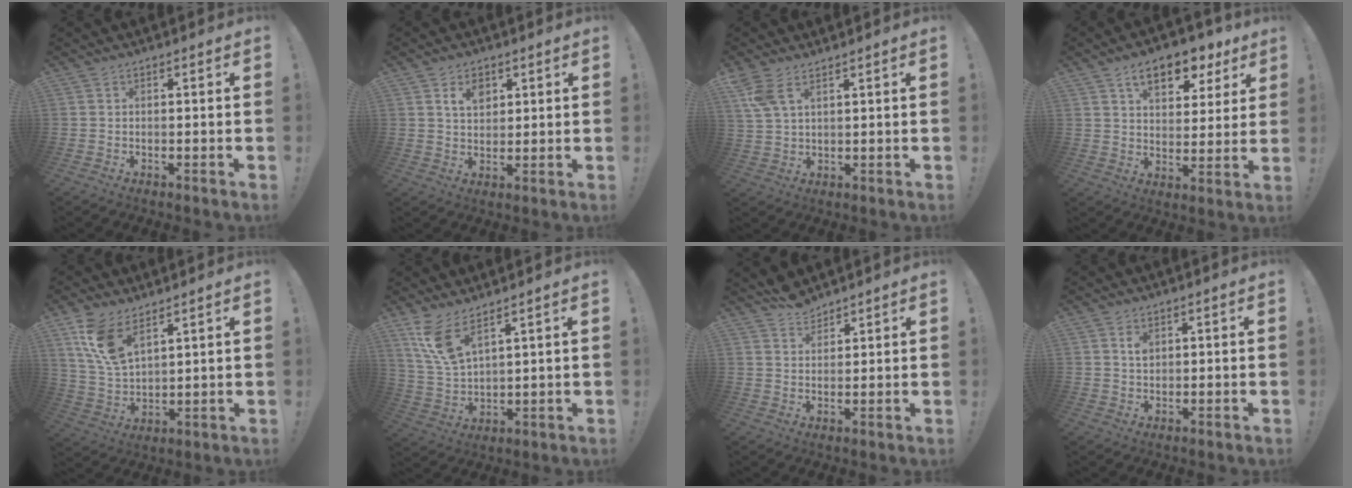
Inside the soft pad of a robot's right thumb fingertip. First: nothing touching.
{"total": 5.8, "force": [2.8, 3.9, 3.2], "torque": [-0.047, -0.004, 0.048]}
{"total": 6.8, "force": [4.3, 2.8, 4.4], "torque": [-0.090, -0.012, 0.085]}
{"total": 11.9, "force": [6.9, 6.5, 7.1], "torque": [-0.106, -0.032, 0.122]}
{"total": 11.1, "force": [7.3, 5.0, 6.7], "torque": [-0.146, -0.028, 0.141]}
{"total": 9.9, "force": [6.6, 3.4, 6.5], "torque": [-0.136, -0.029, 0.127]}
{"total": 5.1, "force": [4.6, 2.0, 0.9], "torque": [-0.005, -0.026, 0.082]}
{"total": 2.6, "force": [1.2, 1.9, 1.4], "torque": [-0.014, -0.004, 0.018]}